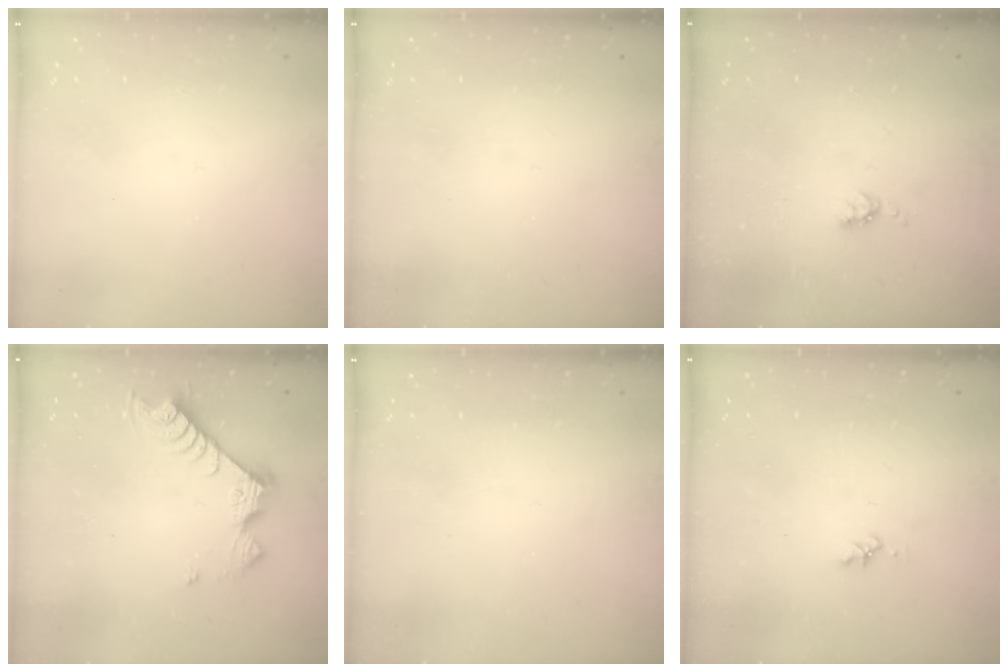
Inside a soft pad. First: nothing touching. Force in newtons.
{"total": 0.0}
{"total": 3.9, "press": 3.8, "slide": 0.6}
{"total": 9.3, "press": 9.3, "slide": 0.4}
{"total": 0.0}
{"total": 1.6, "press": 1.6, "slide": 0.3}